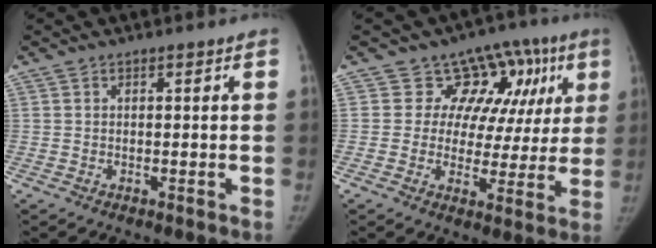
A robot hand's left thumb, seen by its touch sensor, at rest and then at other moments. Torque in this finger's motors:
{"motor_torque": [-0.22, 0.32, 0.16, 0.16, -0.11]}